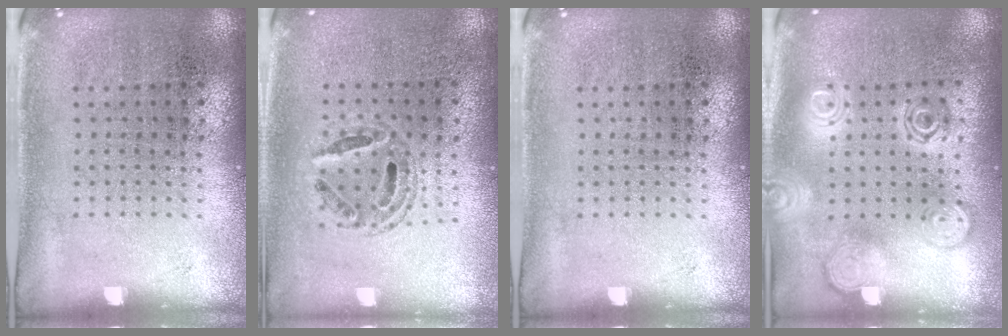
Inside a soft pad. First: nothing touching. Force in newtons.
{"total": 0.8, "press": 0.7, "slide": 0.2}
{"total": 0.0}
{"total": 1.9, "press": 1.9, "slide": 0.2}